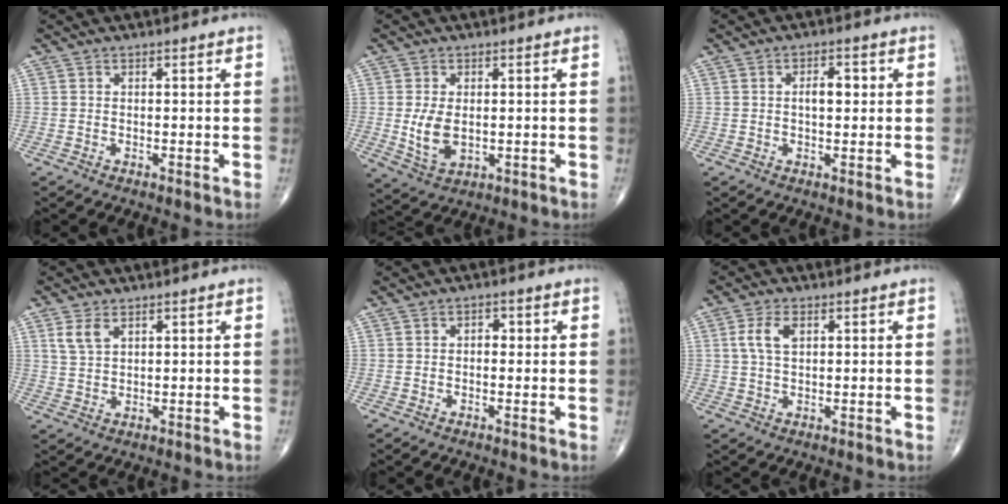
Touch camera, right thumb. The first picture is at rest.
{"total": 6.6, "force": [-0.1, 4.0, 5.2], "torque": [-0.095, -0.012, 0.008]}
{"total": 3.9, "force": [0.5, 2.0, 3.3], "torque": [-0.047, 0.004, 0.006]}
{"total": 3.9, "force": [2.0, 2.2, 2.5], "torque": [-0.046, -0.004, 0.047]}
{"total": 1.8, "force": [0.3, 1.2, 1.3], "torque": [-0.009, 0.005, 0.000]}
{"total": 4.7, "force": [1.4, 2.5, 3.8], "torque": [-0.082, 0.004, 0.027]}